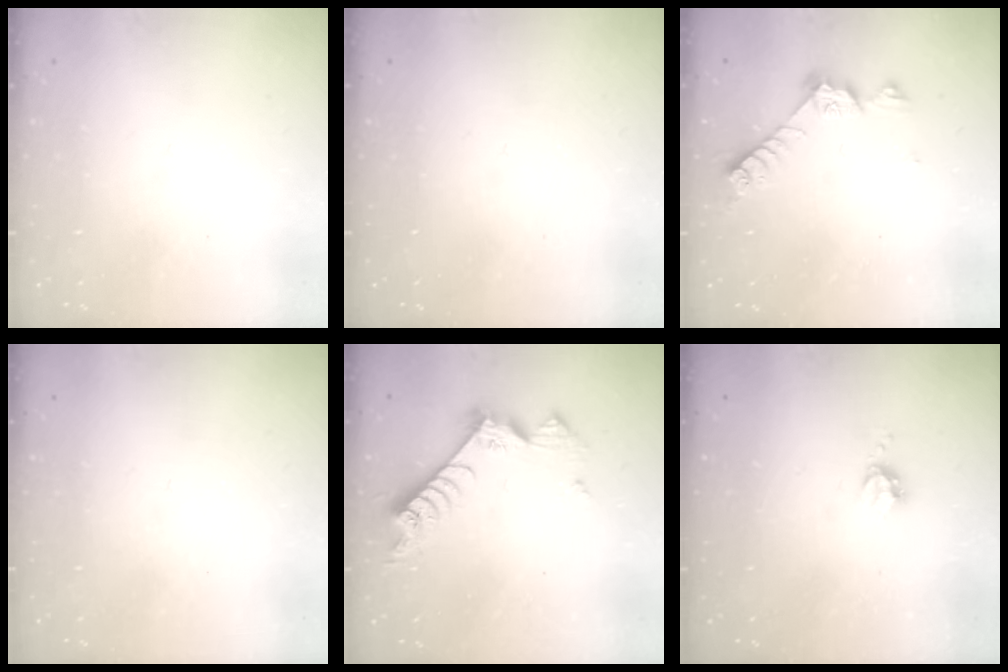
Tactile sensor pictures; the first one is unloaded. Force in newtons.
{"total": 0.0}
{"total": 7.3, "press": 7.3, "slide": 0.6}
{"total": 0.0}
{"total": 7.6, "press": 7.6, "slide": 0.4}
{"total": 3.5, "press": 3.4, "slide": 0.5}